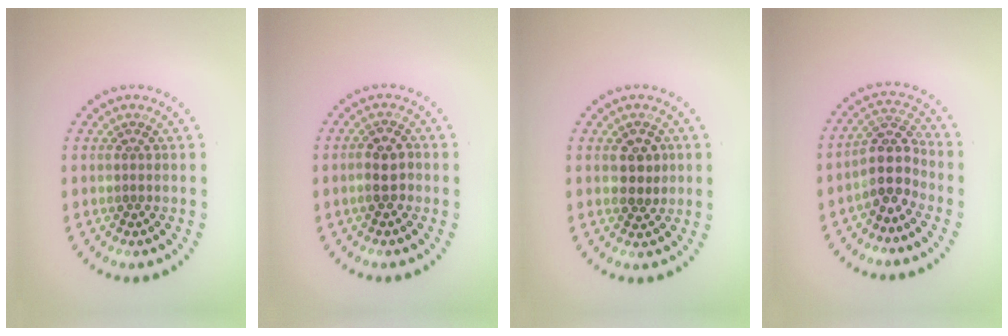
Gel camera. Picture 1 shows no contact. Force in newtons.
{"total": 2.2, "press": 2.1, "slide": 0.5}
{"total": 2.4, "press": 2.4, "slide": 0.3}
{"total": 3.7, "press": 3.0, "slide": 2.2}